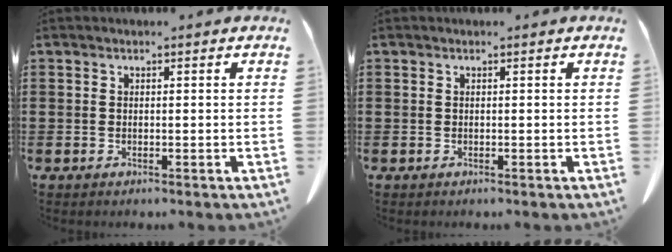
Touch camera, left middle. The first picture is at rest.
{"total": 0.0}